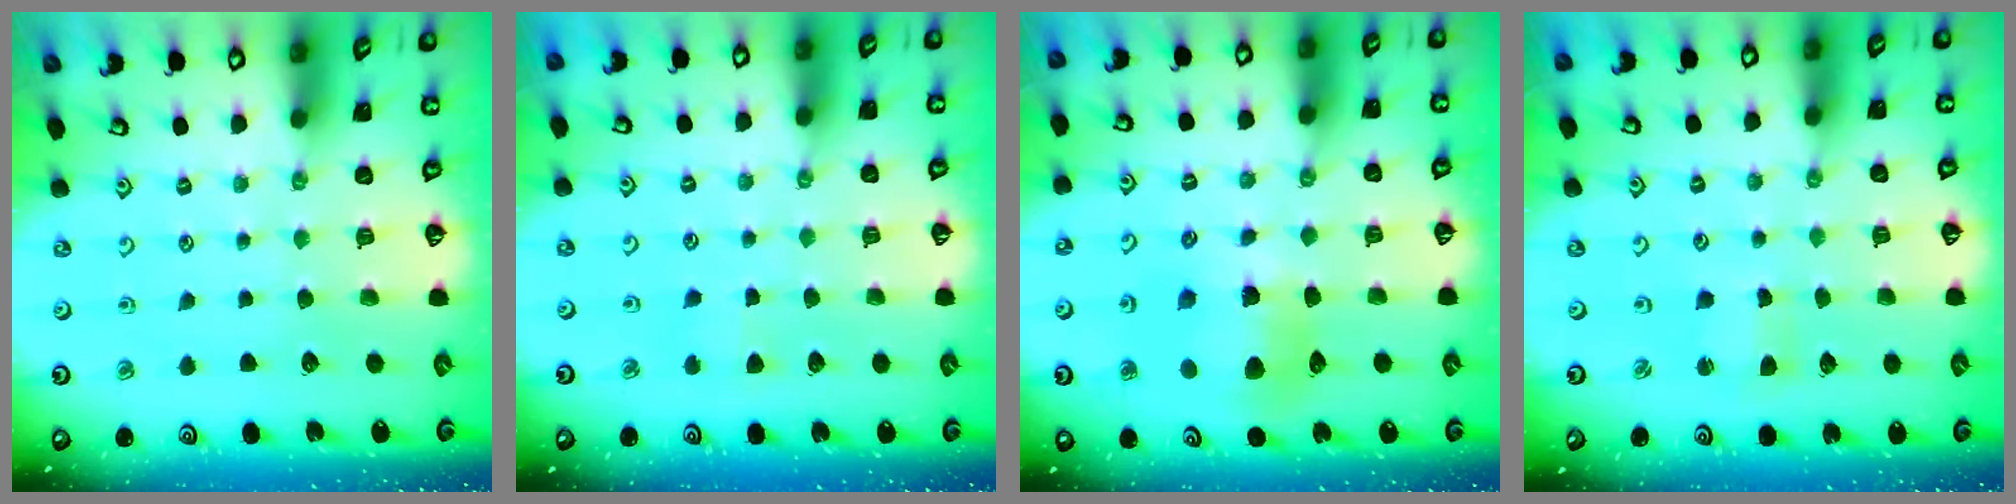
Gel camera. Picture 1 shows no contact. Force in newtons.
{"total": 2.8, "press": 2.7, "slide": 0.7}
{"total": 10.1, "press": 10.0, "slide": 1.2}
{"total": 2.3, "press": 2.3, "slide": 0.4}